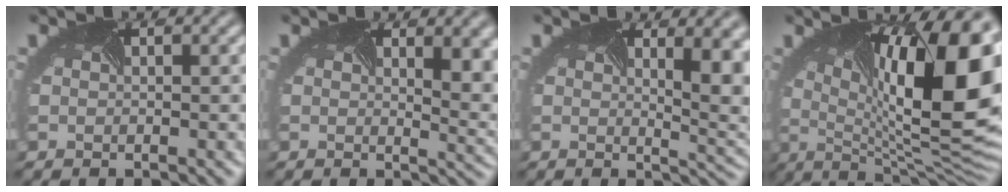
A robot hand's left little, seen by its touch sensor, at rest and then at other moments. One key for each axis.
{"total": 8.8, "fx": 3.4, "fy": 4.4, "fz": 6.8, "tx": -0.069, "ty": 0.016, "tz": 0.047}
{"total": 9.7, "fx": 2.5, "fy": 4.4, "fz": 8.2, "tx": -0.075, "ty": 0.018, "tz": 0.035}
{"total": 18.3, "fx": 2.5, "fy": 6.7, "fz": 16.8, "tx": -0.219, "ty": 0.004, "tz": 0.050}